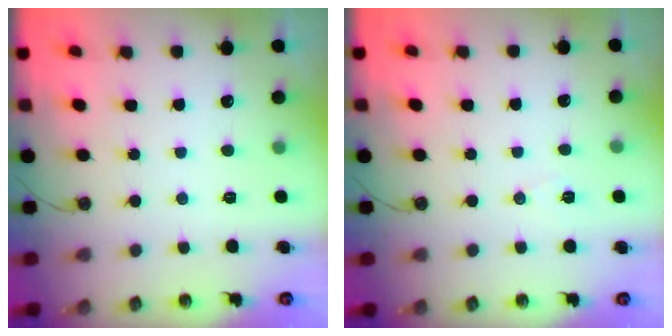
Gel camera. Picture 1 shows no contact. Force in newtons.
{"total": 5.2, "press": 3.2, "slide": 4.1}